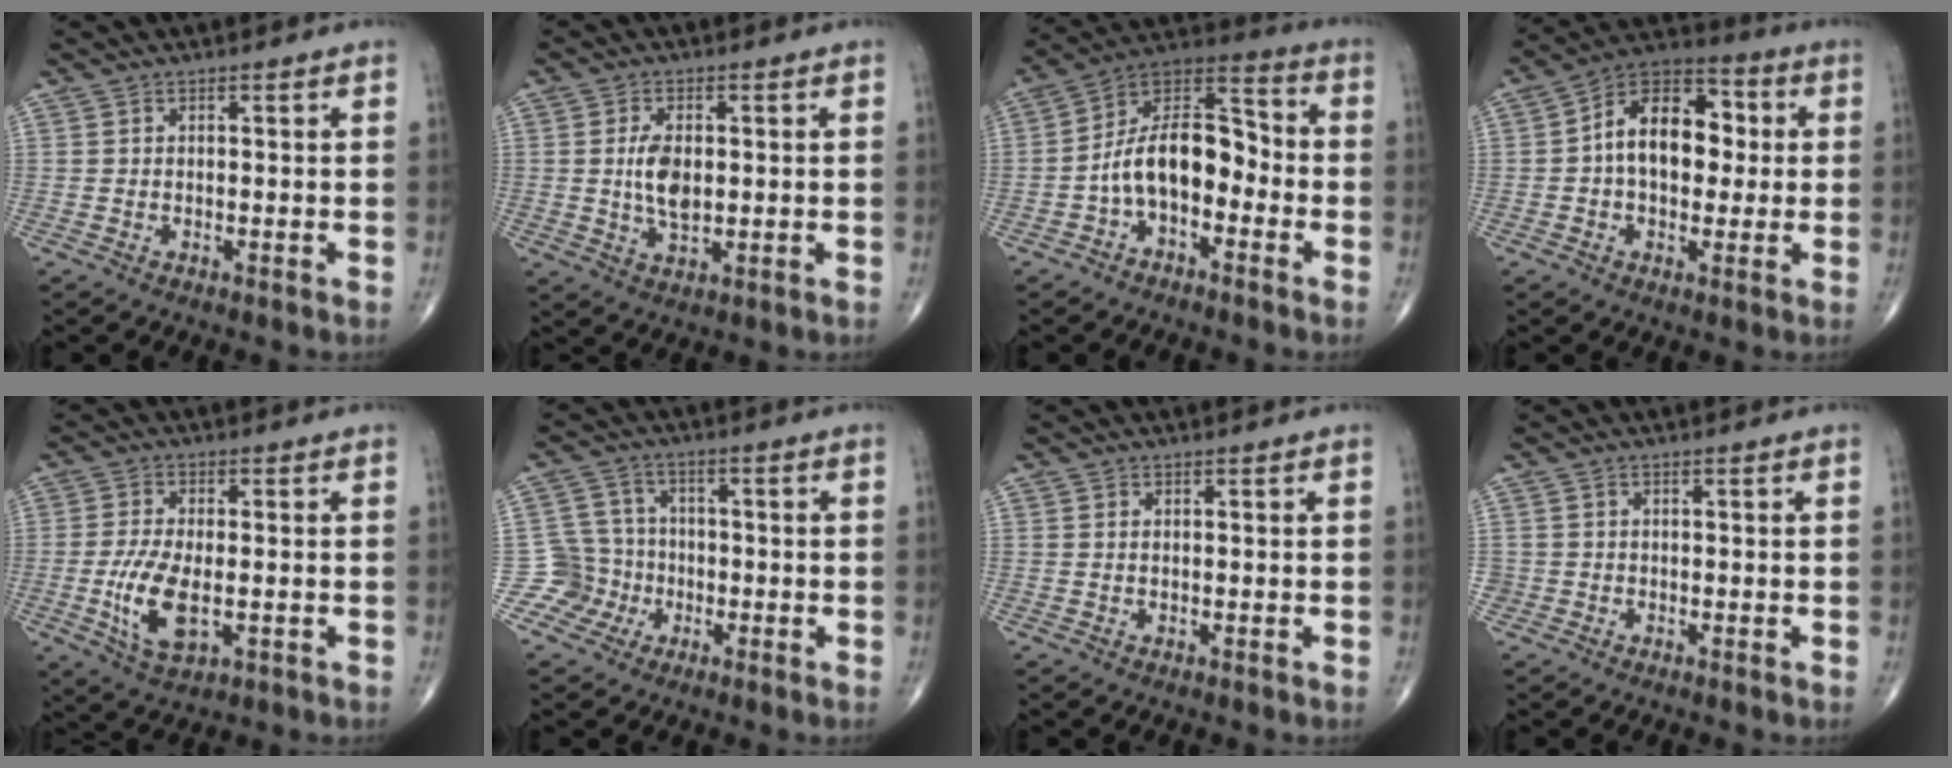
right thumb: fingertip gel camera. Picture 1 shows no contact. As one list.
[{"total": 6.0, "force": [0.4, 3.2, 5.1], "torque": [-0.093, -0.006, 0.008]}, {"total": 13.5, "force": [-3.3, 7.8, 10.5], "torque": [-0.161, 0.061, -0.070]}, {"total": 14.5, "force": [1.0, 9.4, 11.0], "torque": [-0.141, 0.033, 0.002]}, {"total": 9.4, "force": [-1.9, 4.3, 8.1], "torque": [-0.164, -0.010, -0.031]}, {"total": 6.5, "force": [-2.6, 6.0, -0.2], "torque": [0.047, 0.026, -0.053]}, {"total": 0.0}, {"total": 0.9, "force": [-0.3, 0.9, 0.0], "torque": [0.005, 0.006, -0.007]}]